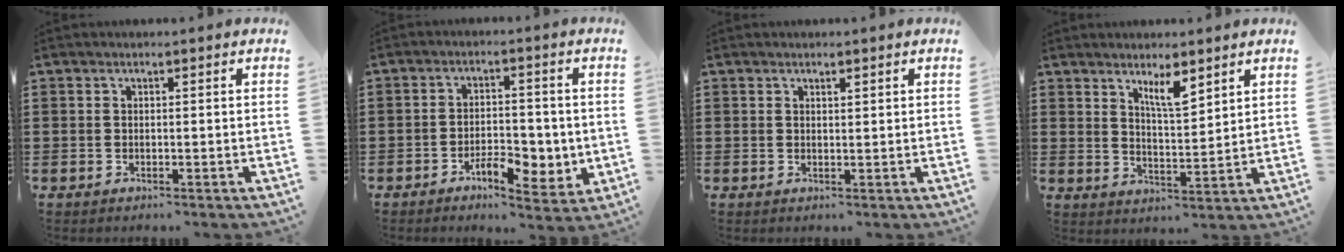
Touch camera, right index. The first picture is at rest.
{"total": 6.3, "force": [-2.4, 3.3, 4.9], "torque": [-0.071, 0.010, -0.043]}
{"total": 0.7, "force": [0.6, 0.3, 0.3], "torque": [-0.008, 0.001, 0.011]}
{"total": 5.3, "force": [3.9, 1.2, 3.3], "torque": [-0.058, -0.010, 0.064]}